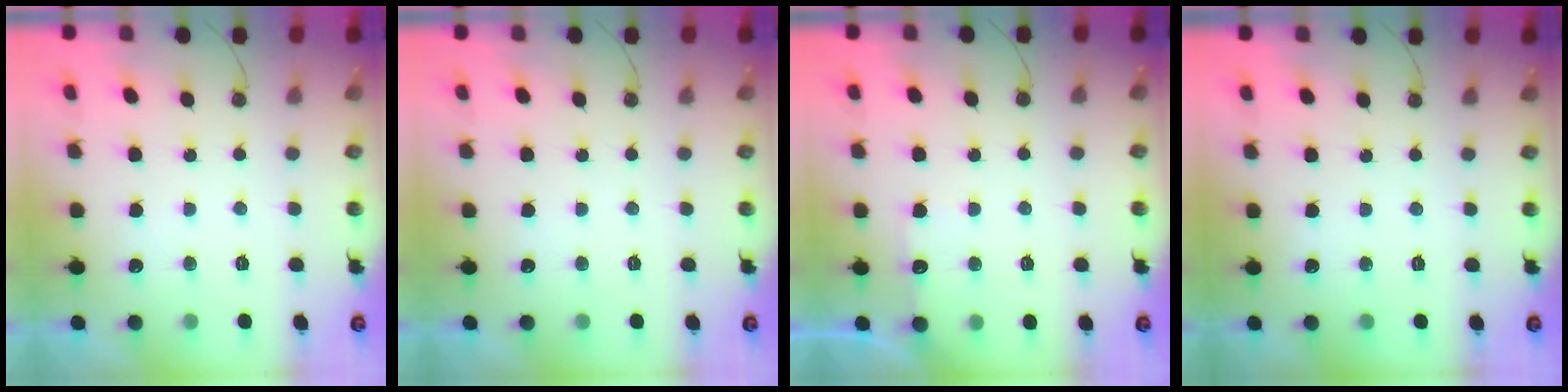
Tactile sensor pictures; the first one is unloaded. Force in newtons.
{"total": 0.0}
{"total": 4.3, "press": 4.2, "slide": 0.6}
{"total": 0.0}